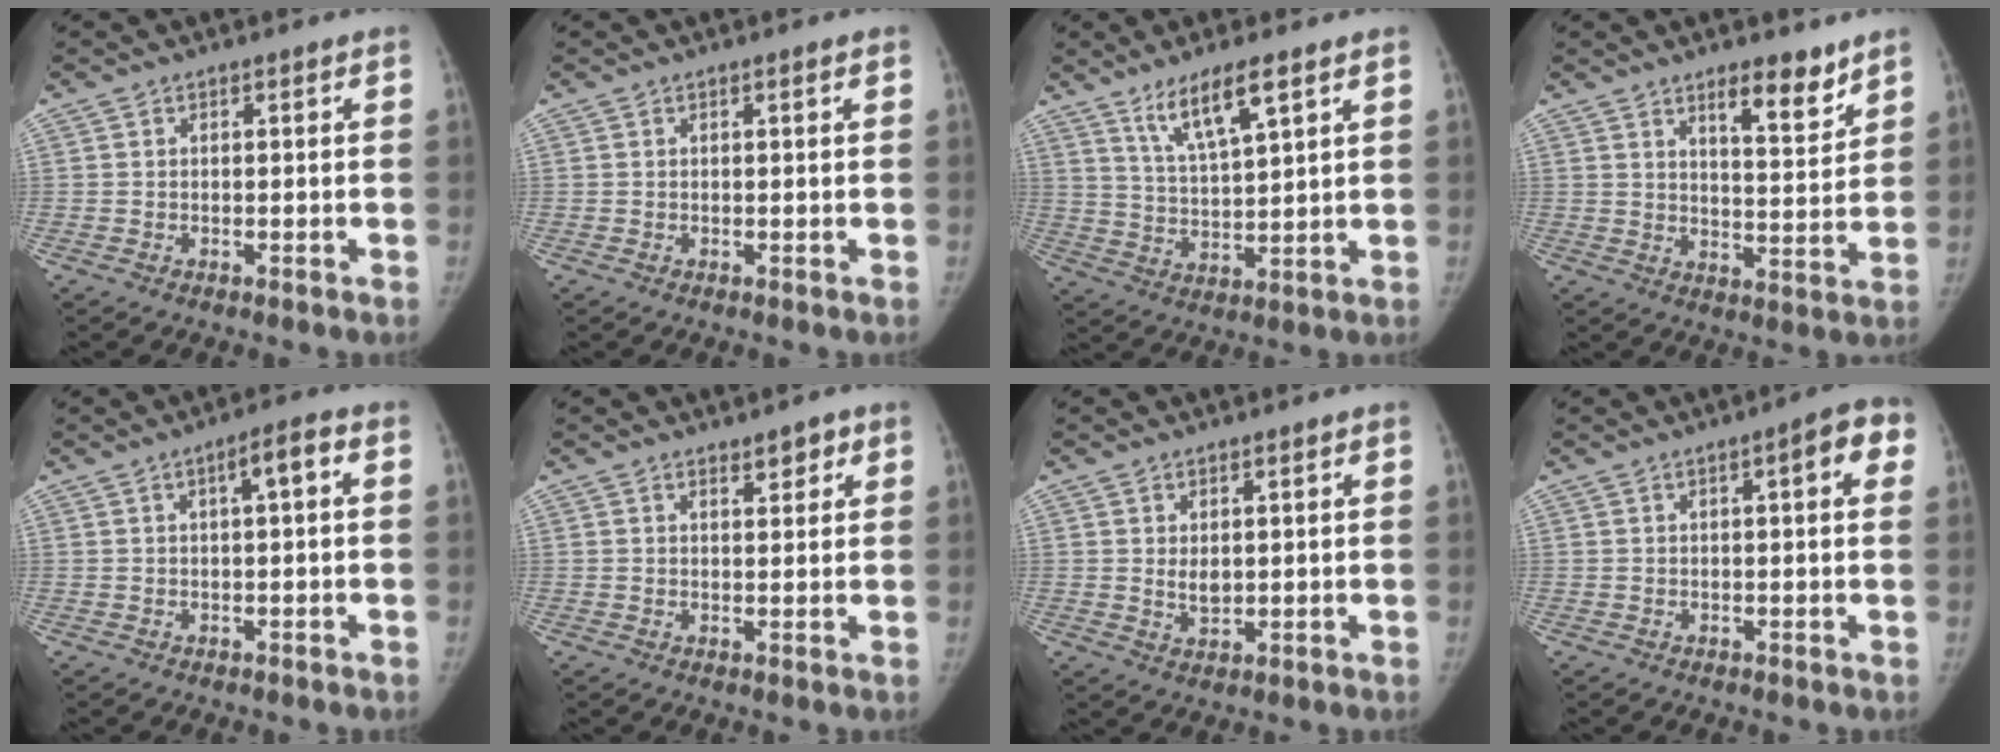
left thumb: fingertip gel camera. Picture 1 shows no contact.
{"total": 0.7, "force": [0.3, 0.0, 0.6], "torque": [-0.010, 0.001, 0.005]}
{"total": 9.2, "force": [5.8, 1.9, 6.9], "torque": [-0.123, -0.032, 0.115]}
{"total": 8.6, "force": [6.1, 2.6, 5.4], "torque": [-0.056, -0.047, 0.095]}
{"total": 3.9, "force": [0.7, 0.9, 3.7], "torque": [-0.050, 0.017, 0.004]}
{"total": 2.4, "force": [1.7, 1.1, 1.3], "torque": [-0.002, -0.009, 0.026]}
{"total": 2.8, "force": [0.7, 1.7, 2.1], "torque": [-0.024, -0.011, 0.017]}
{"total": 5.9, "force": [1.8, 1.6, 5.3], "torque": [-0.046, 0.007, 0.010]}